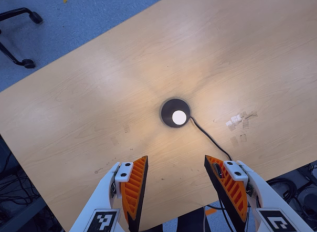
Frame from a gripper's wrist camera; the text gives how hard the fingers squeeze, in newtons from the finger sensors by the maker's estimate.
{"total": 0.0}